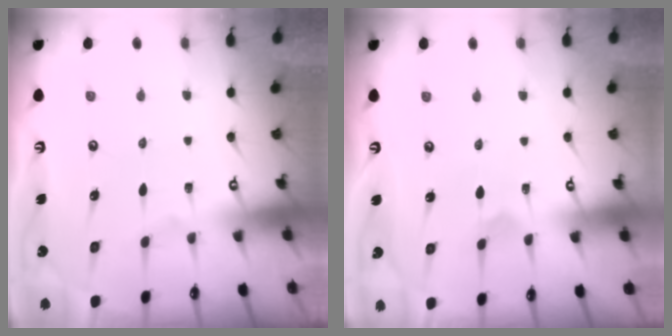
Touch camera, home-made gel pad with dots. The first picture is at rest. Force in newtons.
{"total": 1.9, "press": 1.9, "slide": 0.1}